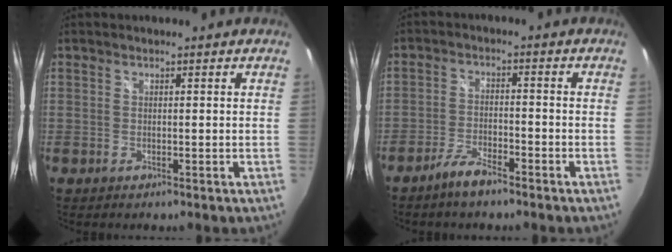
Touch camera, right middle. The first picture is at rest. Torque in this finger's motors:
{"motor_torque": [0.73, -0.73, 0.04, 0.05]}